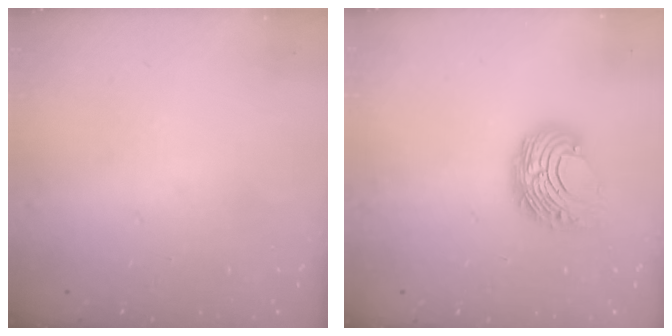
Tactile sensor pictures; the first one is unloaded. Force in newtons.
{"total": 8.6, "press": 8.6, "slide": 0.5}